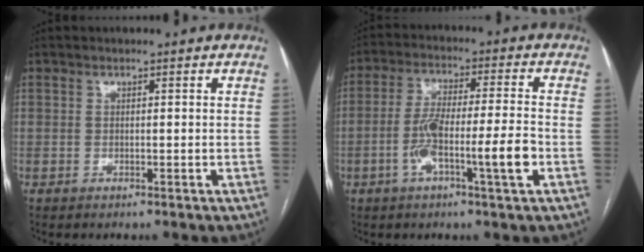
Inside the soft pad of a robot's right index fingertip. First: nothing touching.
{"total": 10.2, "force": [-3.3, 0.5, 9.6], "torque": [-0.176, 0.007, -0.060]}